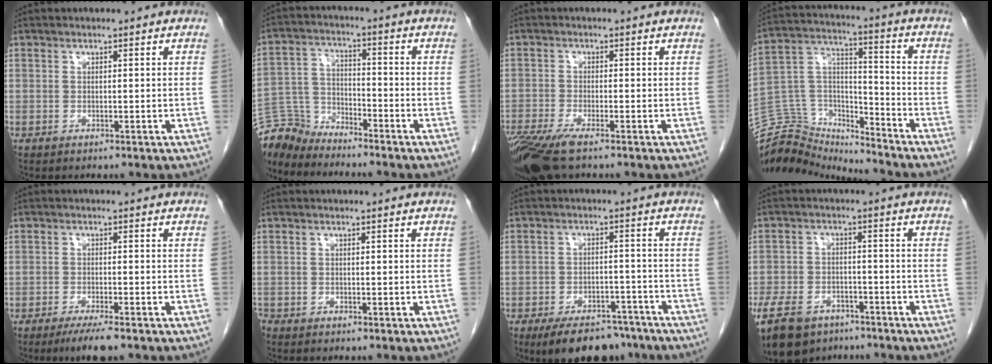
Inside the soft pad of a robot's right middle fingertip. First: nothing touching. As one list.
[{"total": 7.1, "force": [-7.0, 1.2, -0.2], "torque": [-0.008, 0.005, -0.139]}, {"total": 7.9, "force": [-5.5, 1.5, 5.5], "torque": [-0.104, -0.018, -0.102]}, {"total": 14.8, "force": [-14.5, 2.7, 0.5], "torque": [-0.017, 0.068, -0.257]}, {"total": 4.7, "force": [-3.4, 0.4, 3.2], "torque": [-0.053, -0.011, -0.054]}, {"total": 1.0, "force": [-0.8, 0.5, 0.1], "torque": [-0.009, -0.001, -0.017]}, {"total": 11.7, "force": [-9.2, 5.1, 5.3], "torque": [-0.066, 0.006, -0.138]}, {"total": 14.7, "force": [-9.6, 8.9, 6.7], "torque": [-0.171, -0.006, -0.145]}]